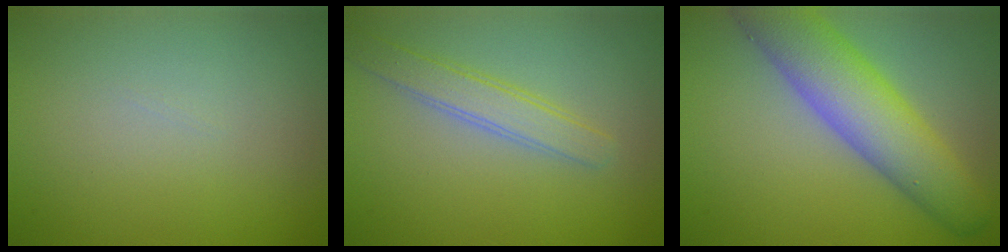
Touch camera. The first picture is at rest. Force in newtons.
{"total": 2.7, "press": 2.7, "slide": 0.1}
{"total": 7.8, "press": 7.8, "slide": 0.5}